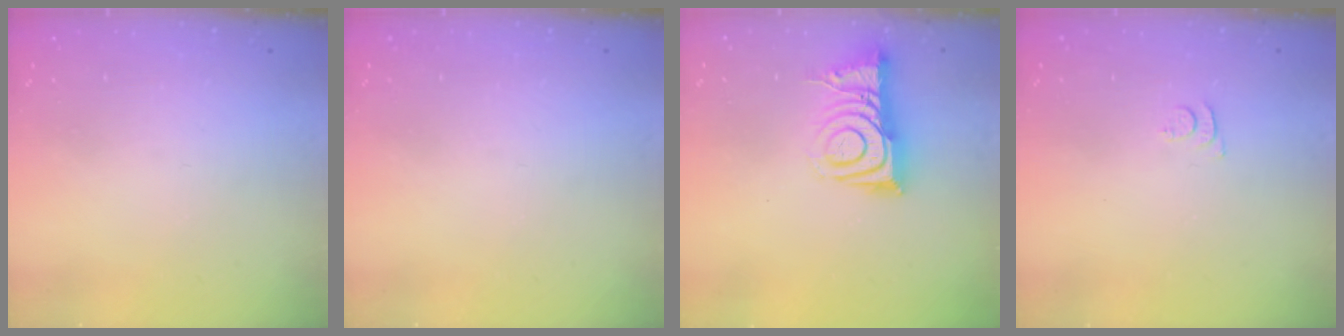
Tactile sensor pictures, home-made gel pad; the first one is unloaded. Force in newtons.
{"total": 0.0}
{"total": 8.5, "press": 8.5, "slide": 0.7}
{"total": 4.8, "press": 4.7, "slide": 0.4}